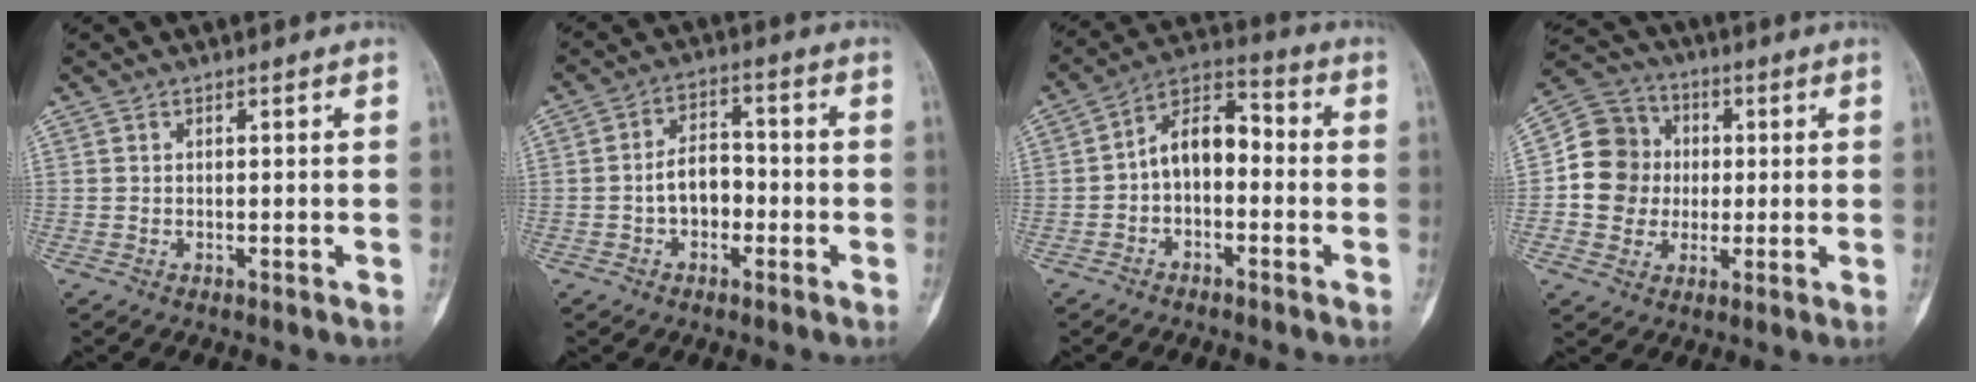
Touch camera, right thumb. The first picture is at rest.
{"total": 6.4, "force": [-1.7, 4.3, 4.4], "torque": [-0.050, 0.027, -0.039]}
{"total": 9.3, "force": [-1.3, 5.8, 7.1], "torque": [-0.095, 0.045, -0.041]}
{"total": 11.6, "force": [-0.1, 10.9, 4.1], "torque": [-0.043, 0.024, -0.007]}